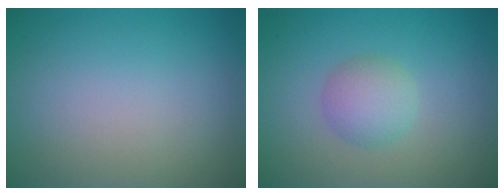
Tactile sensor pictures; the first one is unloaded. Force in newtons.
{"total": 2.7, "press": 2.7, "slide": 0.1}